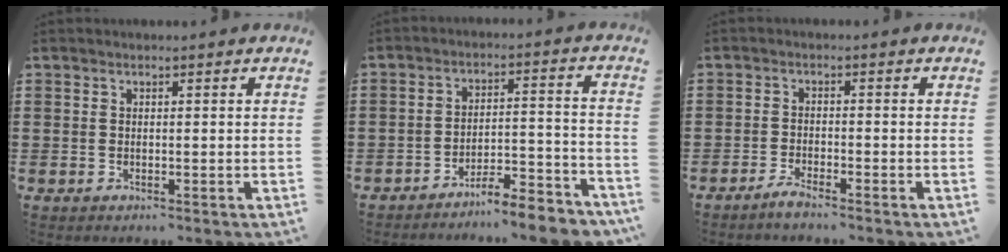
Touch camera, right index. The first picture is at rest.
{"total": 6.1, "force": [-5.9, 0.0, 1.6], "torque": [-0.022, 0.002, -0.115]}
{"total": 1.9, "force": [-1.8, 0.0, 0.6], "torque": [-0.012, 0.003, -0.033]}